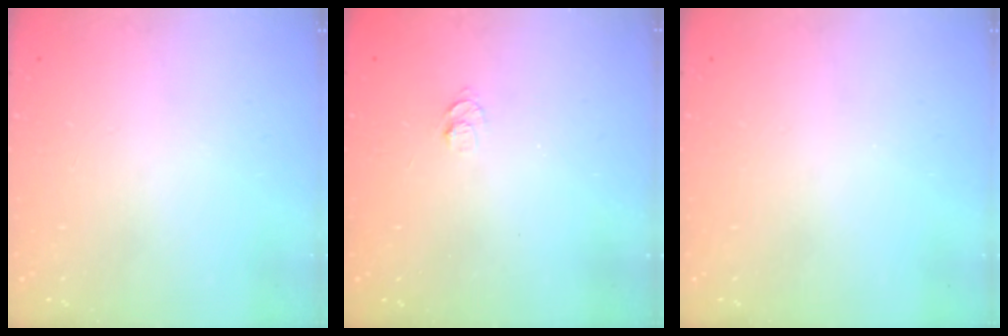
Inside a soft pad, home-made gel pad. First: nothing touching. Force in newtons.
{"total": 5.8, "press": 5.7, "slide": 0.8}
{"total": 0.0}